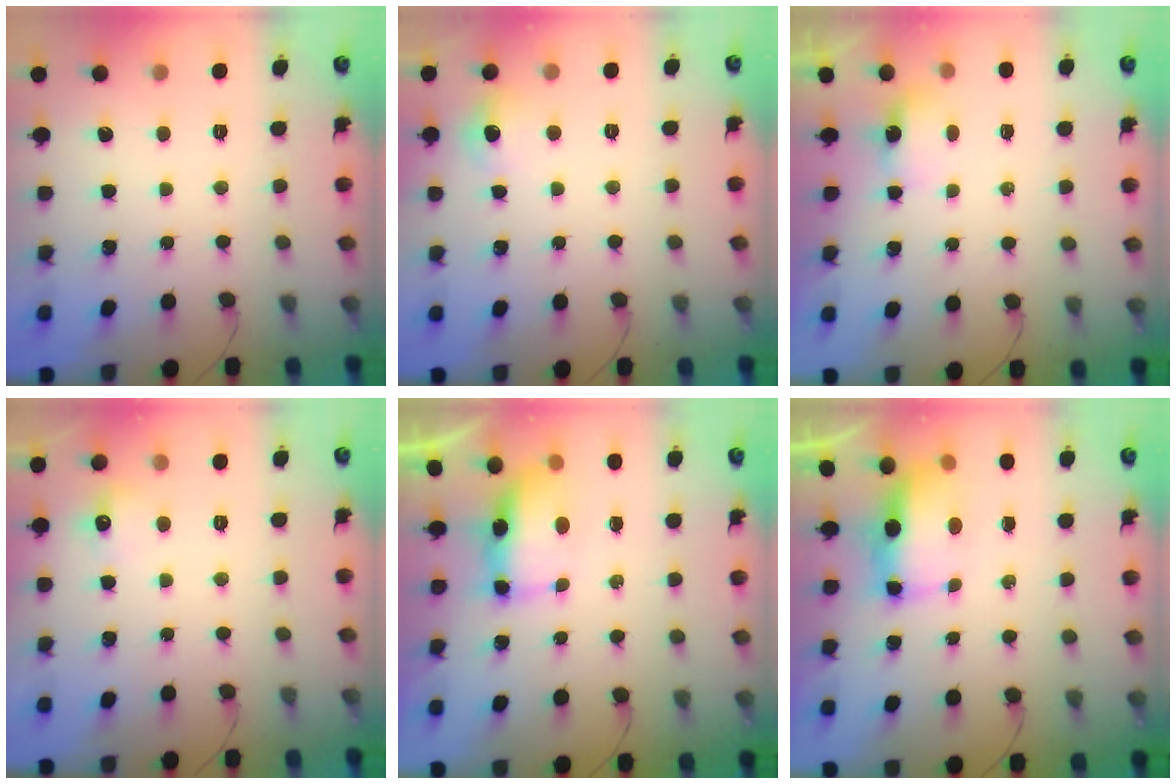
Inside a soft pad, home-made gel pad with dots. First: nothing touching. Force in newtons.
{"total": 5.5, "press": 5.1, "slide": 1.9}
{"total": 3.9, "press": 3.8, "slide": 1.0}
{"total": 4.9, "press": 4.8, "slide": 1.2}
{"total": 6.5, "press": 6.4, "slide": 0.9}
{"total": 7.4, "press": 7.4, "slide": 0.8}